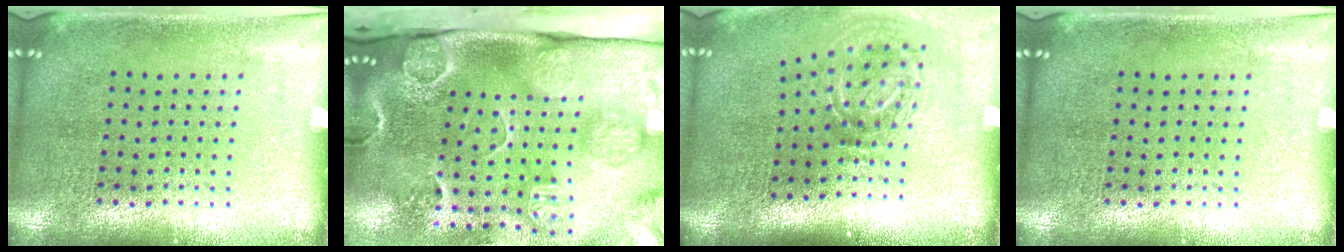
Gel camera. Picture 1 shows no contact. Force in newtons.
{"total": 4.7, "press": 3.3, "slide": 3.3}
{"total": 2.0, "press": 1.3, "slide": 1.6}
{"total": 0.0}